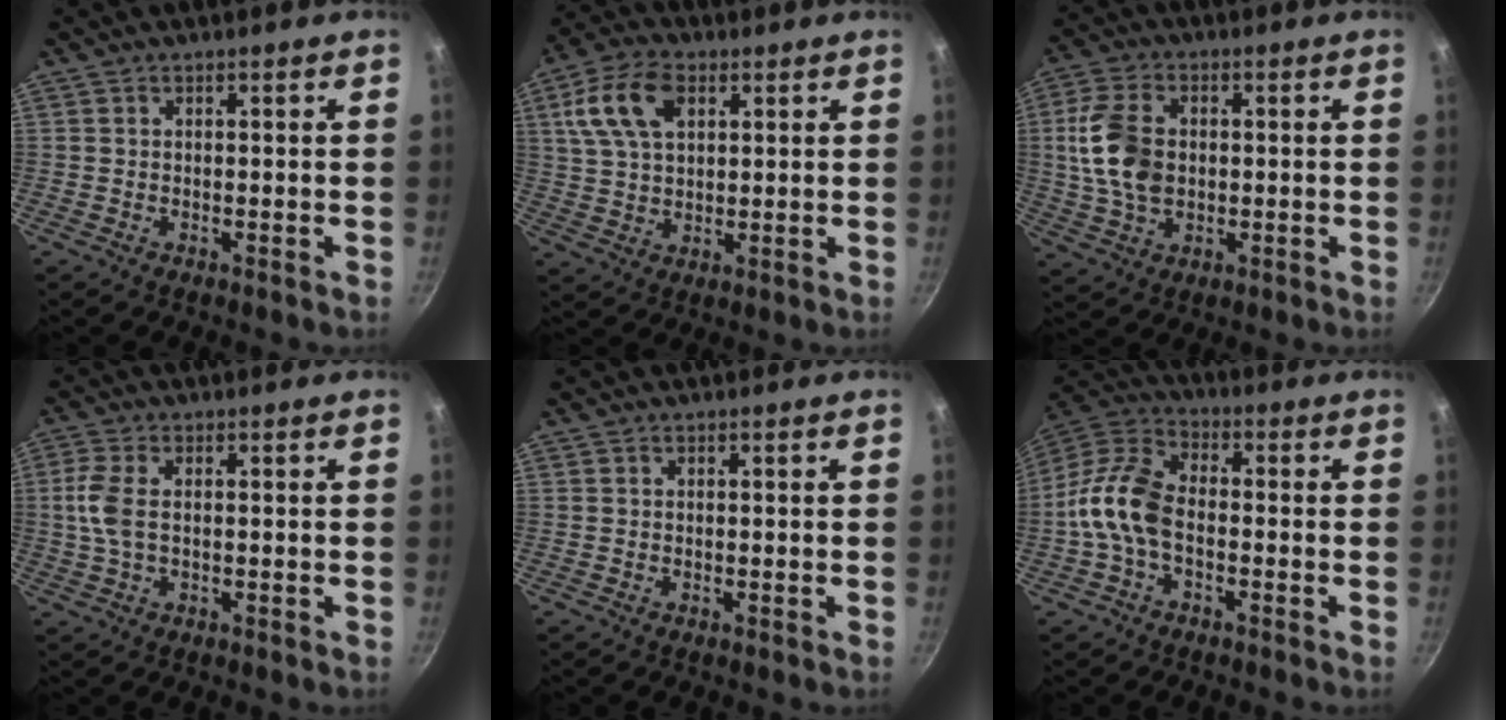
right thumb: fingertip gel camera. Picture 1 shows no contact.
{"total": 12.1, "force": [4.2, 7.5, 8.5], "torque": [-0.150, 0.005, 0.073]}
{"total": 11.9, "force": [0.6, 8.0, 8.8], "torque": [-0.162, 0.009, 0.007]}
{"total": 5.6, "force": [0.3, 3.0, 4.7], "torque": [-0.110, 0.007, 0.002]}
{"total": 0.0}
{"total": 10.9, "force": [-2.7, 6.7, 8.2], "torque": [-0.155, 0.041, -0.071]}